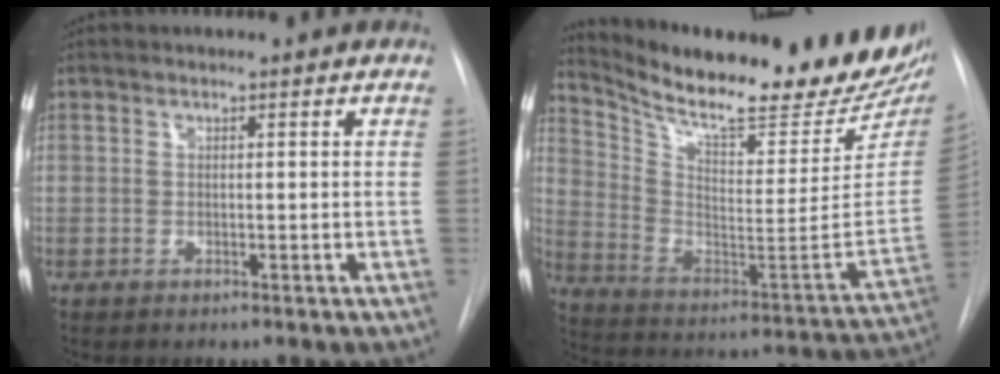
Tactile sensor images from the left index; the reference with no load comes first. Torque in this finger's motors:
{"motor_torque": [0.80, -1.14, 0.11, 0.04]}